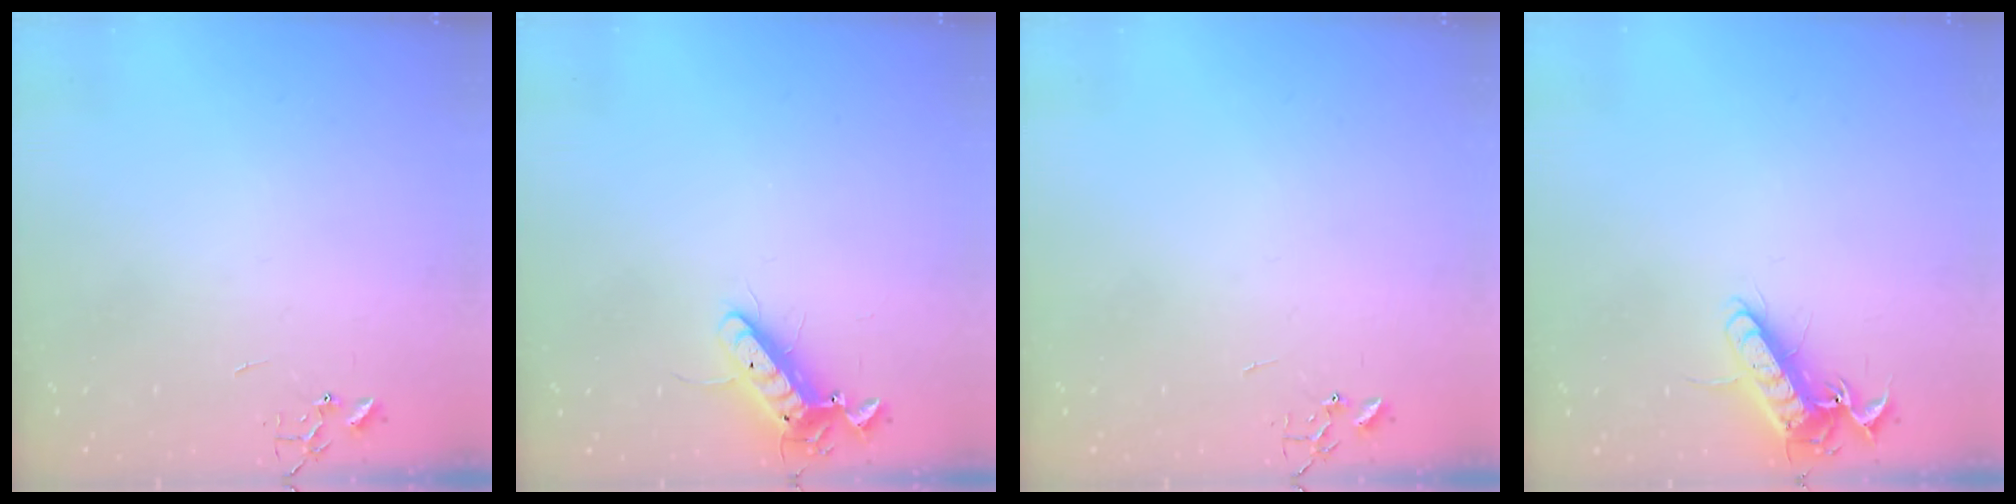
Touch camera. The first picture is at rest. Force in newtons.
{"total": 11.8, "press": 11.6, "slide": 2.2}
{"total": 0.0}
{"total": 13.3, "press": 13.2, "slide": 1.1}